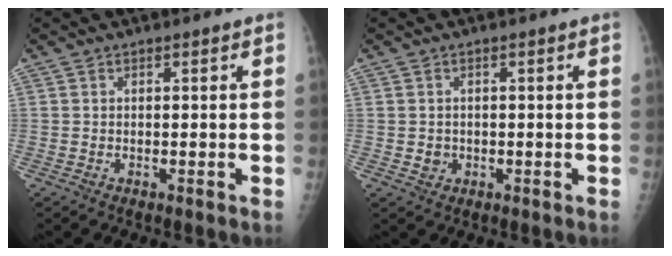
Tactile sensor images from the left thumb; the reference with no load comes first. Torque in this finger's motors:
{"motor_torque": [-0.19, 0.01, -0.08, -0.09, 0.00]}